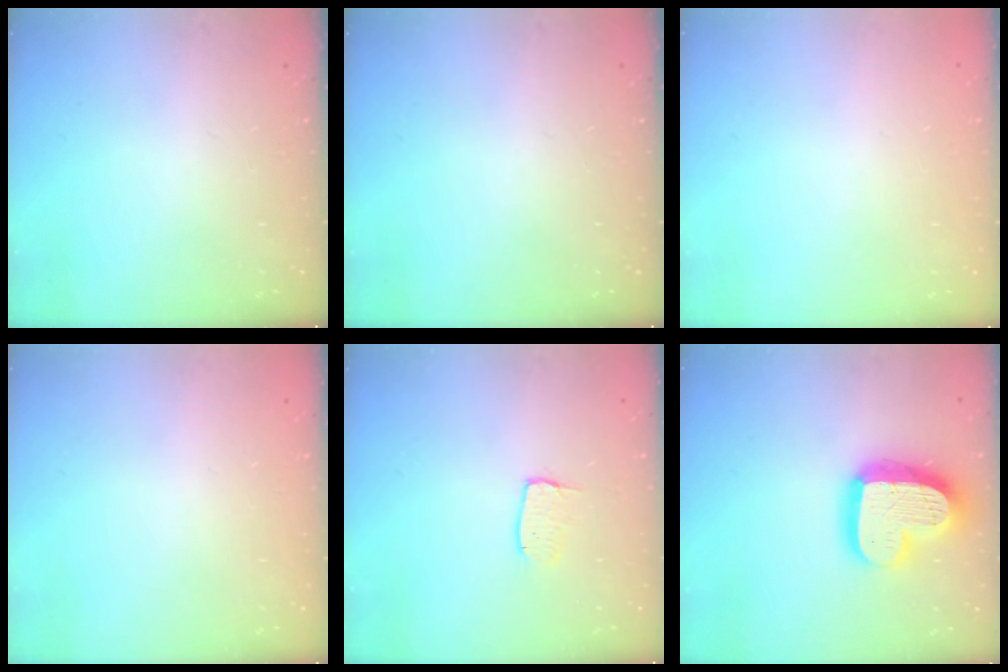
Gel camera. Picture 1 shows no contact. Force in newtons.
{"total": 0.0}
{"total": 0.0}
{"total": 0.0}
{"total": 3.8, "press": 3.8, "slide": 0.3}
{"total": 19.5, "press": 19.4, "slide": 1.7}